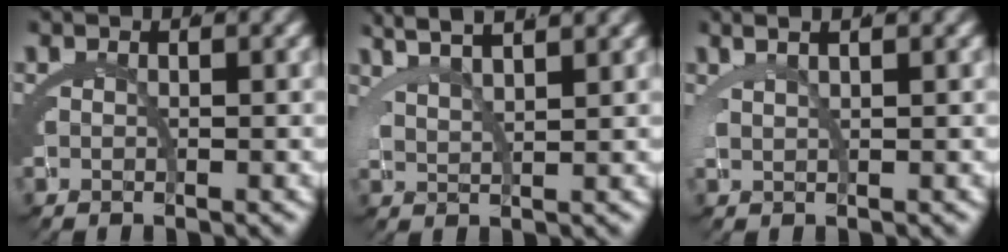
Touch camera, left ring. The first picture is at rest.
{"total": 4.9, "force": [4.5, -0.1, 2.0], "torque": [-0.034, 0.017, 0.074]}
{"total": 2.4, "force": [2.0, -0.3, 1.3], "torque": [-0.016, 0.016, 0.033]}